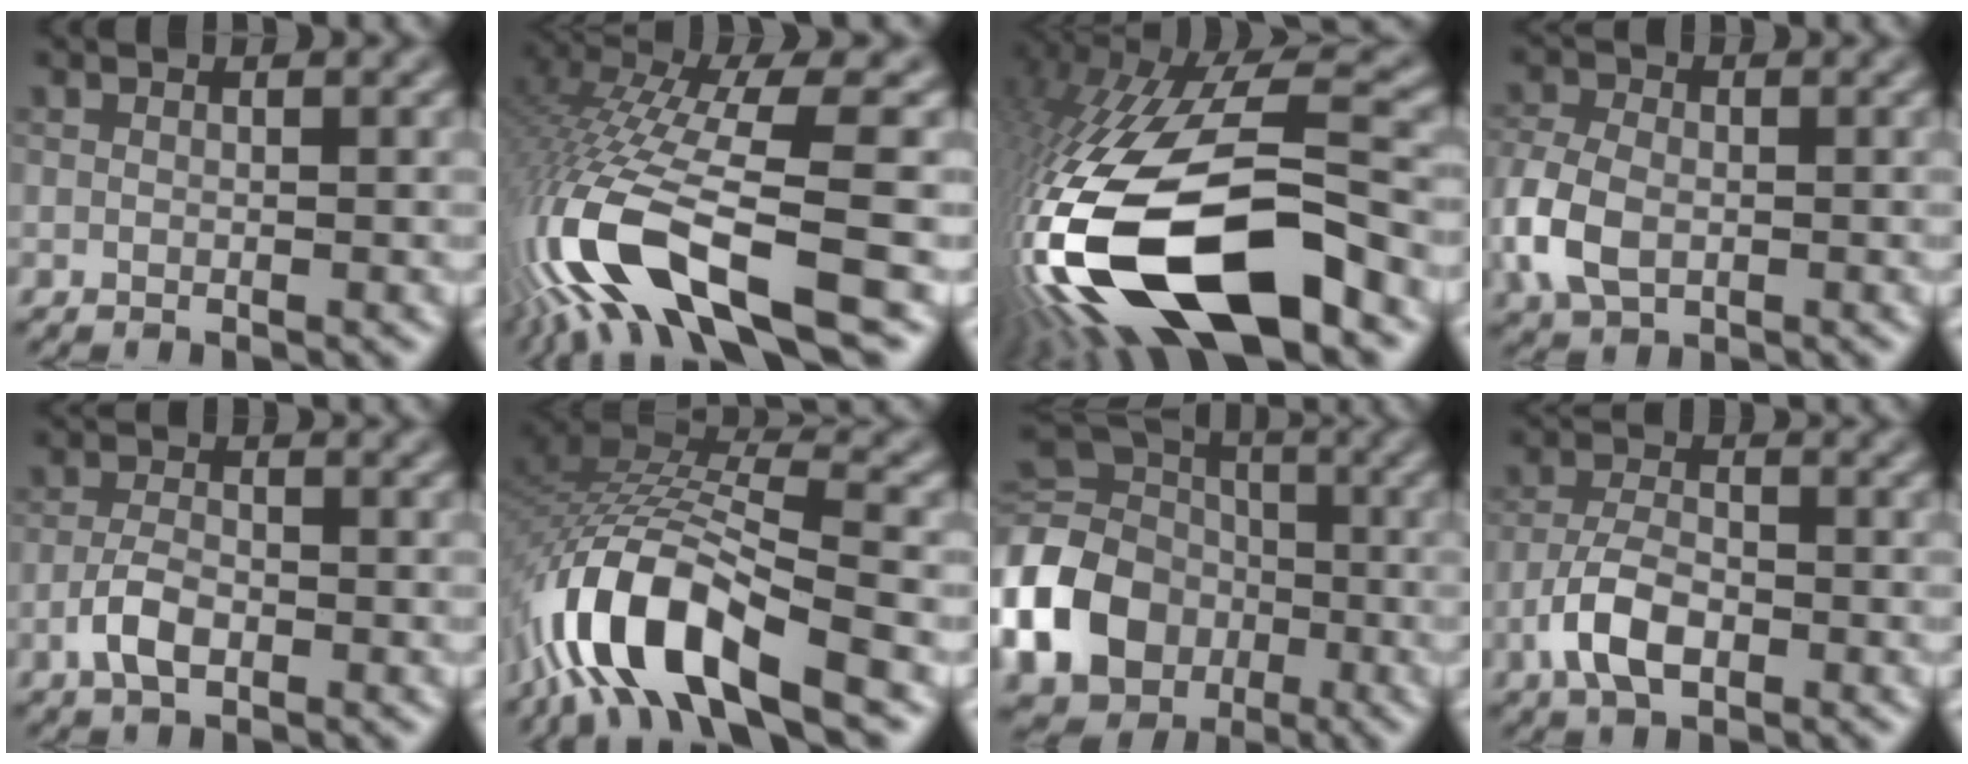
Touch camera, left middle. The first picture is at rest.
{"total": 13.7, "force": [-5.6, 3.8, 12.0], "torque": [-0.260, 0.006, -0.088]}
{"total": 18.3, "force": [-7.0, 7.0, 15.4], "torque": [-0.313, -0.017, -0.118]}
{"total": 5.2, "force": [-1.4, 3.5, 3.5], "torque": [-0.089, 0.001, -0.037]}
{"total": 2.8, "force": [-1.3, 1.4, 2.1], "torque": [-0.045, 0.005, -0.032]}
{"total": 12.1, "force": [-6.8, 4.3, 9.0], "torque": [-0.178, 0.002, -0.132]}
{"total": 13.4, "force": [-4.0, 11.0, 6.6], "torque": [-0.172, -0.013, -0.099]}
{"total": 4.3, "force": [-2.0, 2.1, 3.2], "torque": [-0.063, 0.005, -0.046]}